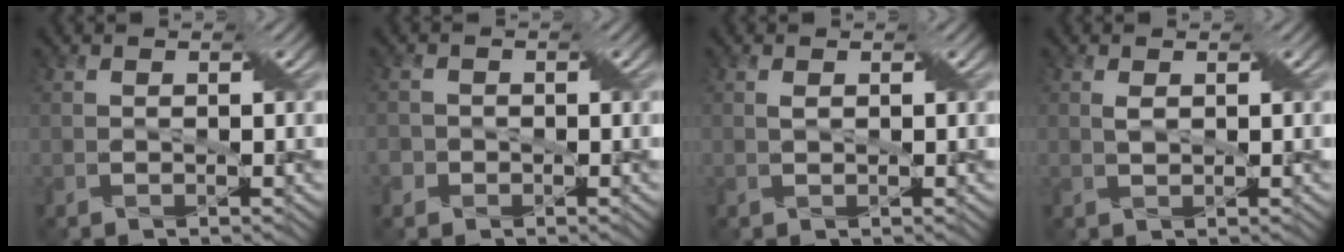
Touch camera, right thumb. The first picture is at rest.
{"total": 1.9, "force": [-0.7, 1.7, 0.2], "torque": [-0.005, 0.001, -0.013]}
{"total": 0.7, "force": [0.3, 0.3, 0.6], "torque": [-0.016, 0.003, 0.007]}
{"total": 1.1, "force": [0.4, 0.5, 0.9], "torque": [-0.024, 0.002, 0.009]}